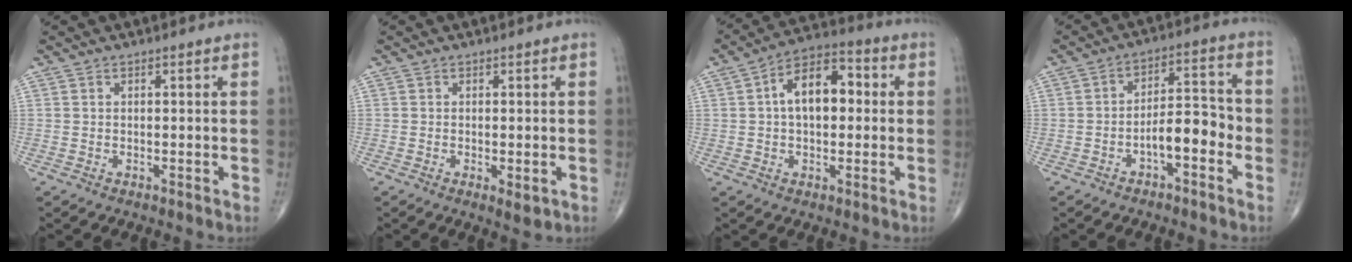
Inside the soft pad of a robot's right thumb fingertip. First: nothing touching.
{"total": 2.3, "force": [-0.7, 0.8, 2.1], "torque": [-0.034, -0.007, -0.009]}
{"total": 11.7, "force": [1.4, 6.7, 9.4], "torque": [-0.138, 0.028, 0.011]}
{"total": 8.0, "force": [-3.0, 3.4, 6.5], "torque": [-0.086, 0.040, -0.052]}